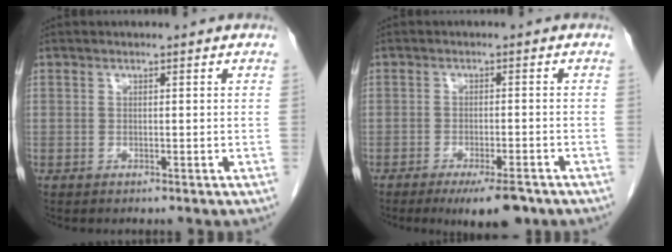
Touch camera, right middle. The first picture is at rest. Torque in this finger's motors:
{"motor_torque": [0.17, -0.13, 0.09, 0.04]}